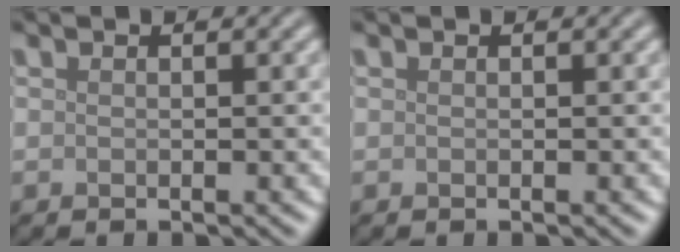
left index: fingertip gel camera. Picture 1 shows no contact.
{"total": 0.0}